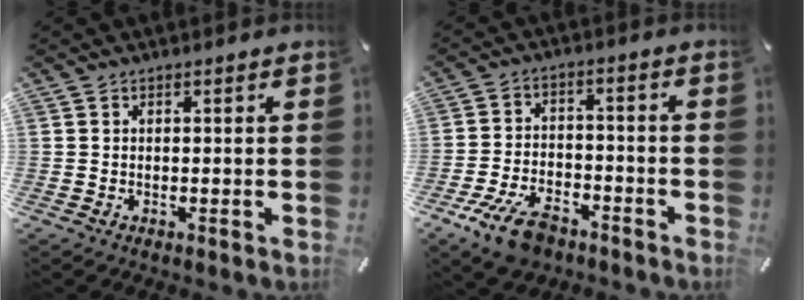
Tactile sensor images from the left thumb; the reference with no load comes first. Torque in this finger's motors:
{"motor_torque": [0.60, 1.23, 0.28, 0.27, 0.08]}